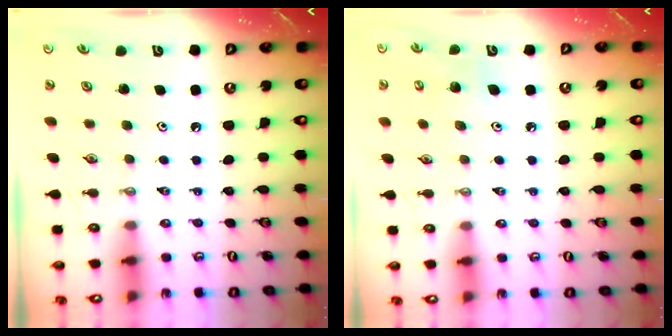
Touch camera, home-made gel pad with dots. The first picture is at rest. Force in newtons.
{"total": 7.2, "press": 7.0, "slide": 1.5}